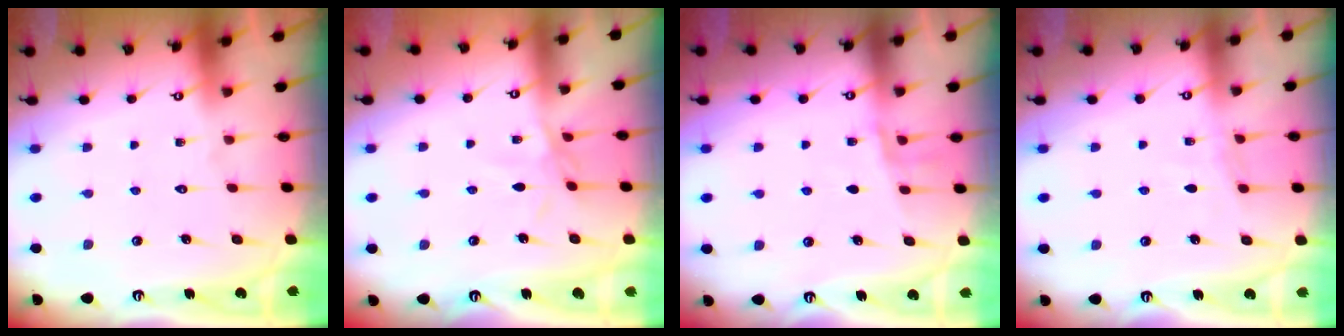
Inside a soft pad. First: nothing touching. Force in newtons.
{"total": 3.9, "press": 3.9, "slide": 0.4}
{"total": 4.4, "press": 4.3, "slide": 1.3}
{"total": 3.8, "press": 3.7, "slide": 0.5}